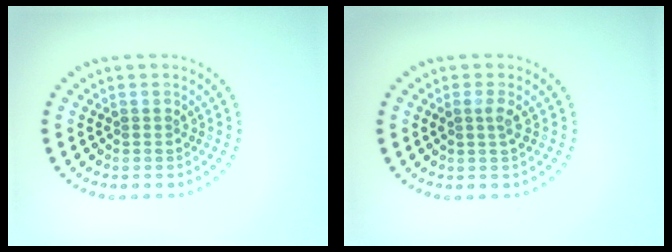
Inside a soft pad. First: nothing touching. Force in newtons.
{"total": 1.2, "press": 1.0, "slide": 0.7}